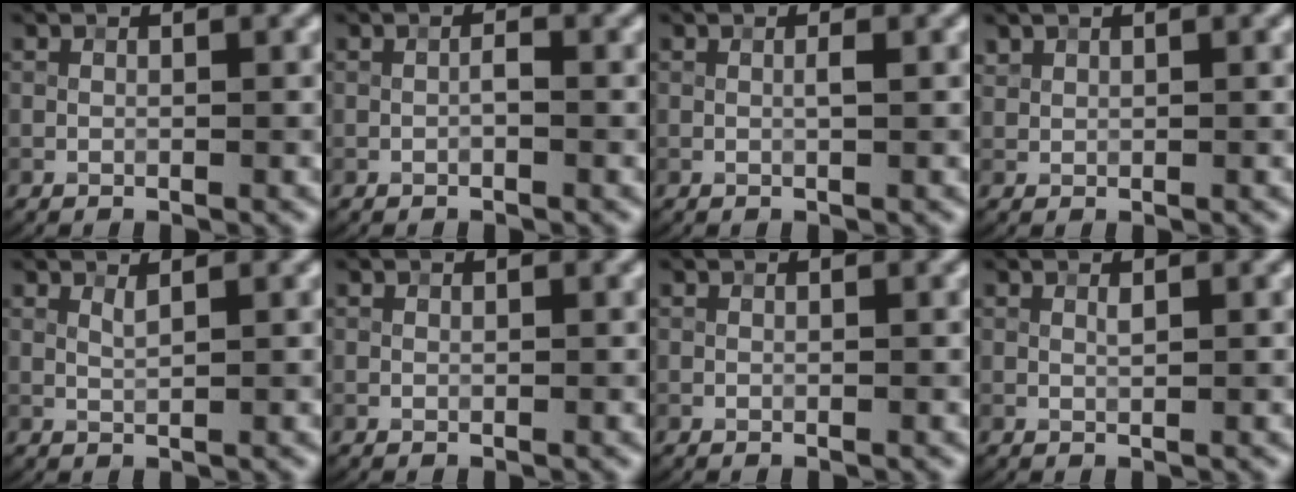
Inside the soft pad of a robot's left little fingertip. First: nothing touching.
{"total": 0.7, "force": [-0.3, 0.2, 0.6], "torque": [-0.013, 0.002, -0.005]}
{"total": 0.6, "force": [0.0, 0.0, 0.6], "torque": [-0.013, 0.001, 0.001]}
{"total": 0.7, "force": [0.6, 0.3, 0.1], "torque": [-0.004, -0.001, 0.018]}
{"total": 0.8, "force": [0.6, 0.0, 0.6], "torque": [-0.013, -0.001, 0.011]}
{"total": 0.0}
{"total": 0.0}
{"total": 0.5, "force": [0.3, 0.1, 0.4], "torque": [-0.009, -0.001, 0.005]}